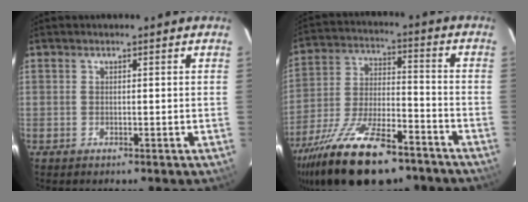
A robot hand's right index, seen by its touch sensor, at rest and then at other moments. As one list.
[{"total": 23.1, "force": [-16.0, 8.5, 14.2], "torque": [-0.274, -0.036, -0.257]}]